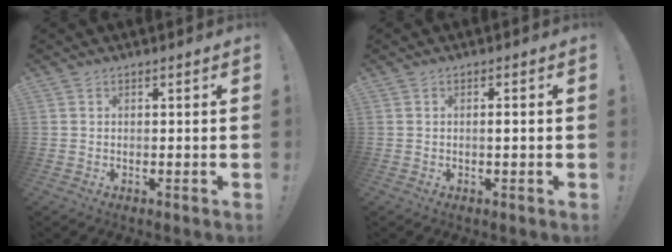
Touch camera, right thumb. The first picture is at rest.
{"total": 1.2, "force": [-0.2, 0.1, 1.2], "torque": [-0.013, -0.002, -0.007]}